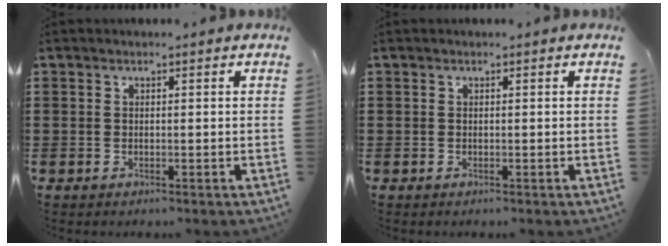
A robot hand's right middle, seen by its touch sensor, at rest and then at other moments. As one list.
[{"total": 0.0}]